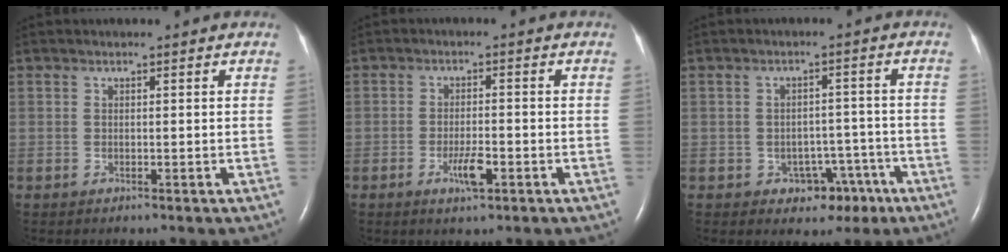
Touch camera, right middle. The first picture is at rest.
{"total": 3.7, "force": [-1.7, 0.8, 3.2], "torque": [-0.063, -0.001, -0.029]}
{"total": 5.4, "force": [-2.8, 3.9, 2.4], "torque": [-0.023, 0.020, -0.027]}